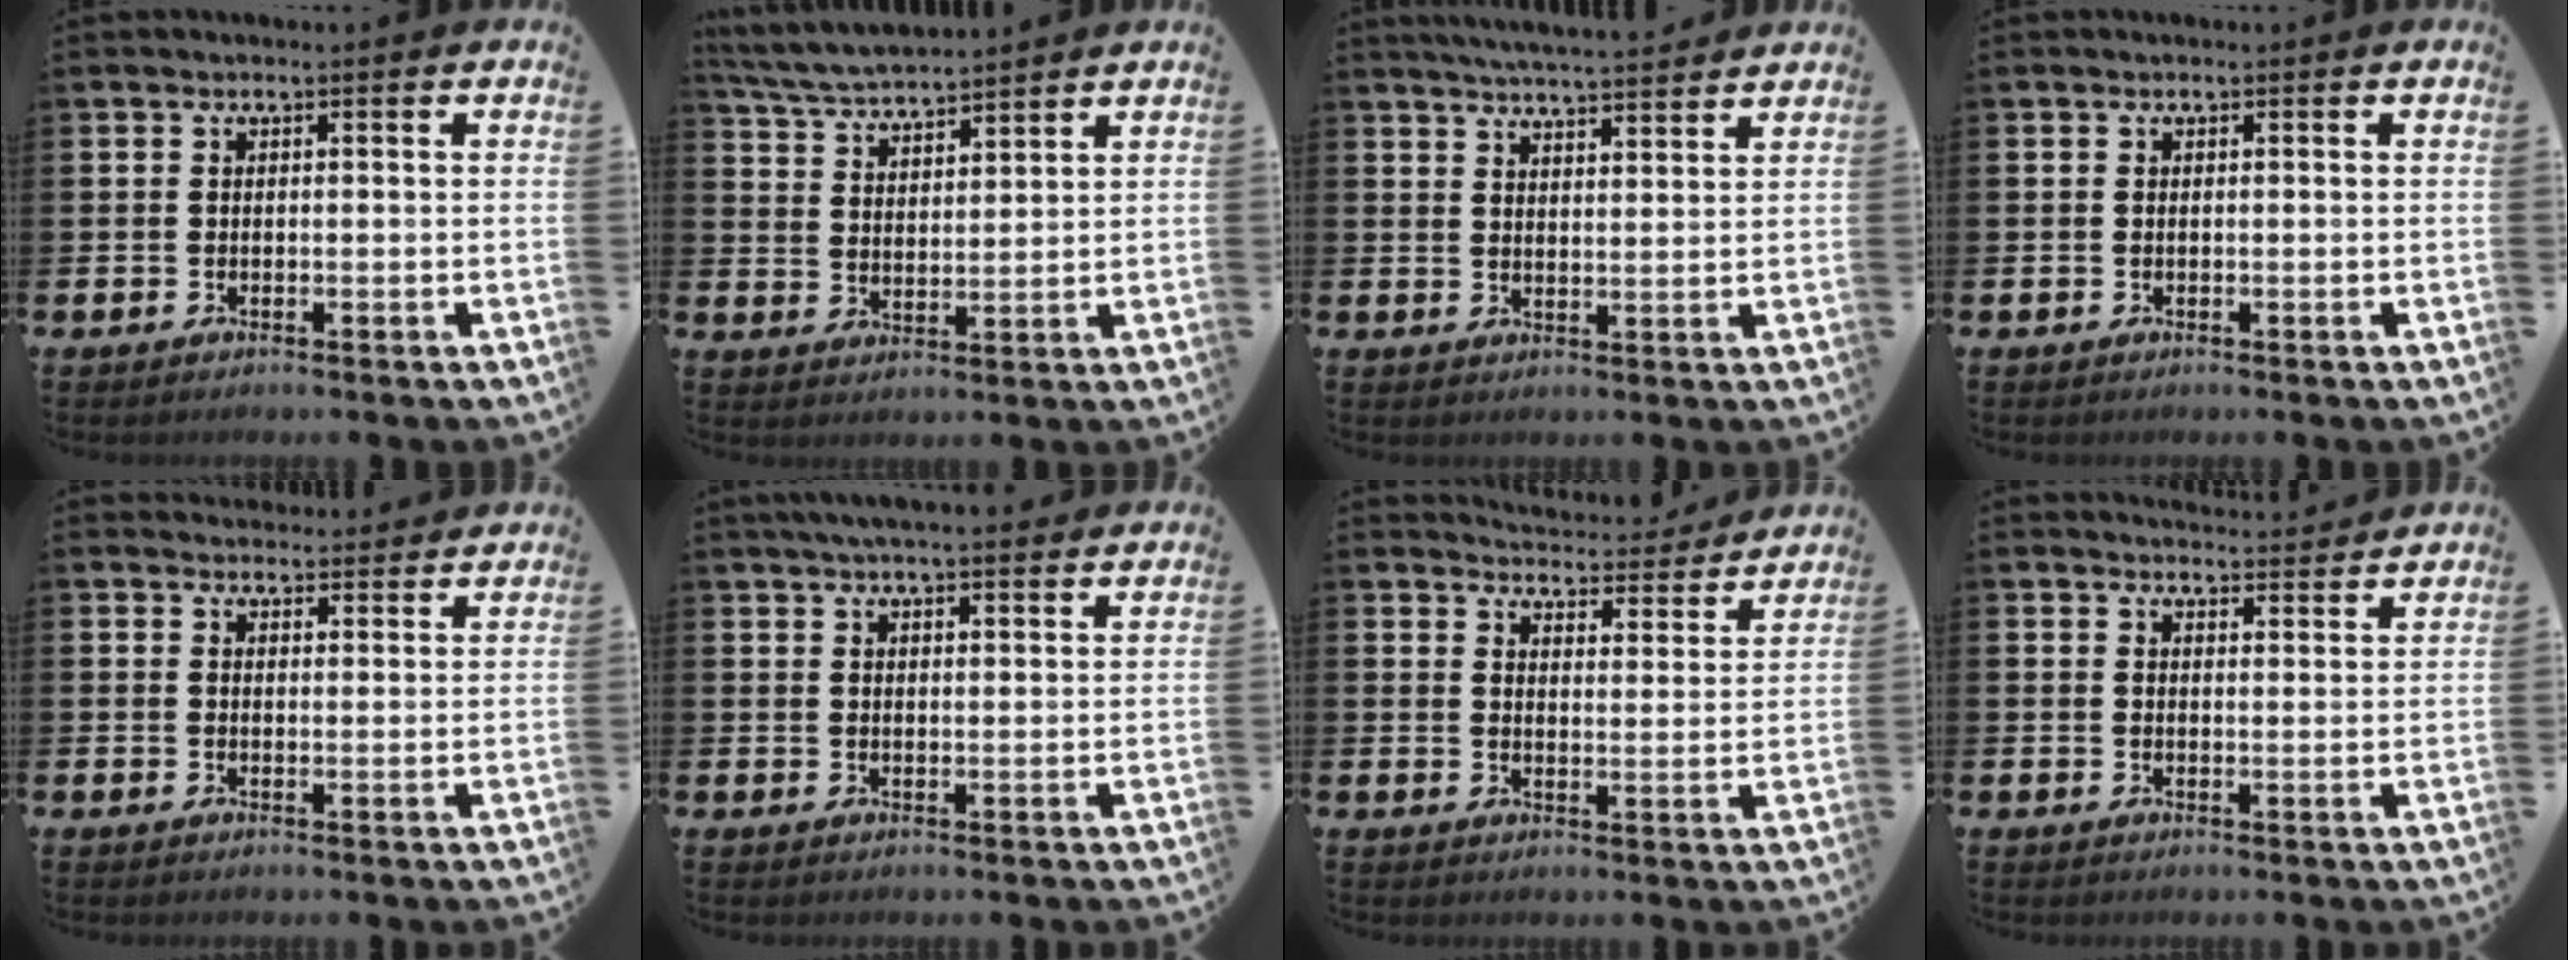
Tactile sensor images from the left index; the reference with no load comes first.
{"total": 5.3, "force": [5.2, 0.3, 0.7], "torque": [-0.037, -0.030, 0.094]}
{"total": 5.0, "force": [4.9, -0.2, 0.6], "torque": [-0.021, -0.027, 0.088]}
{"total": 0.0}
{"total": 3.0, "force": [2.9, 0.7, -0.2], "torque": [0.009, -0.018, 0.052]}
{"total": 4.0, "force": [3.8, 0.2, 1.1], "torque": [-0.029, -0.010, 0.069]}
{"total": 4.4, "force": [4.4, 0.5, 0.0], "torque": [-0.007, -0.039, 0.074]}
{"total": 3.5, "force": [3.5, 0.2, -0.1], "torque": [0.003, -0.025, 0.061]}